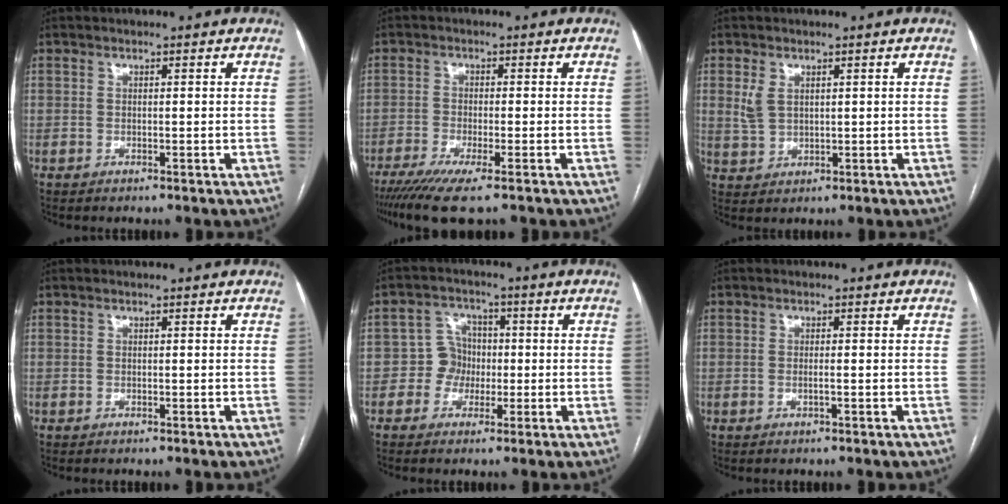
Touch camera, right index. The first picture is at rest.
{"total": 7.8, "force": [-5.6, 0.5, 5.4], "torque": [-0.086, -0.018, -0.093]}
{"total": 3.0, "force": [1.1, 1.9, 2.1], "torque": [-0.049, 0.007, 0.031]}
{"total": 0.0}
{"total": 4.6, "force": [-0.8, 4.4, 1.4], "torque": [-0.023, 0.020, -0.015]}
{"total": 0.7, "force": [-0.3, -0.1, 0.6], "torque": [-0.010, 0.002, -0.005]}